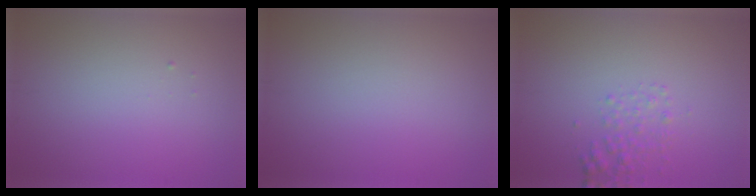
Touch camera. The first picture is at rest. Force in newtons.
{"total": 0.0}
{"total": 1.7, "press": 1.7, "slide": 0.1}